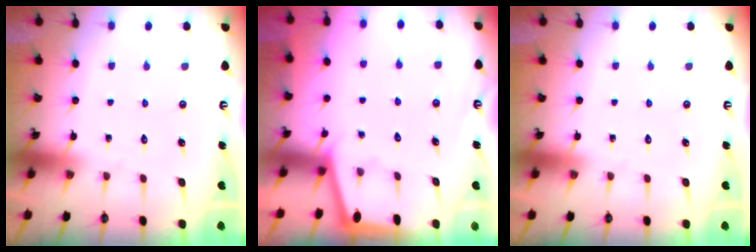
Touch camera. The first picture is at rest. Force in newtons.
{"total": 1.4, "press": 1.4, "slide": 0.2}
{"total": 0.0}